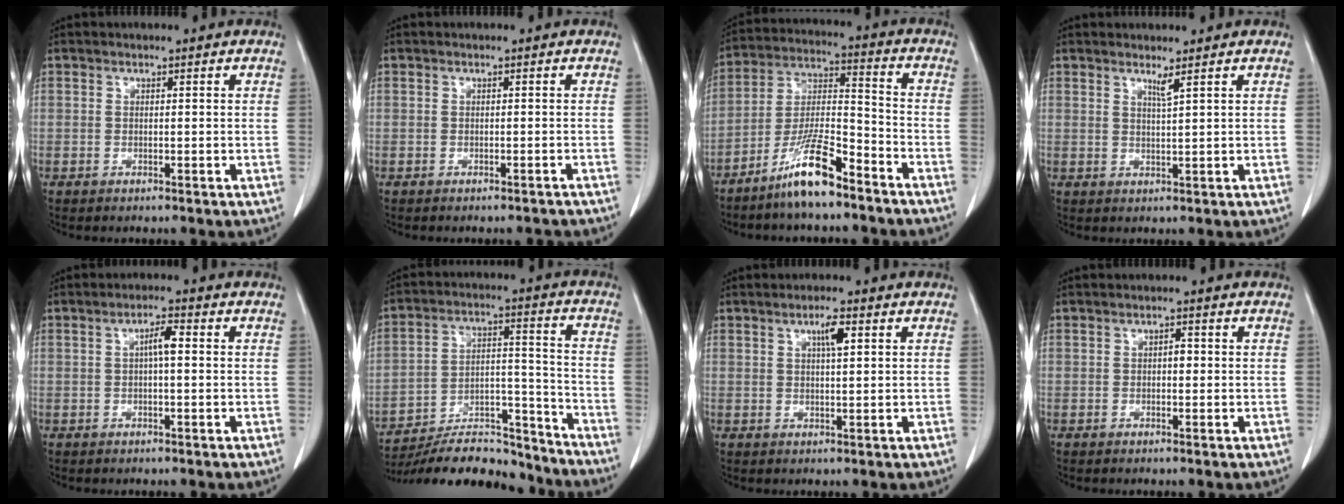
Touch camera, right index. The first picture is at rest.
{"total": 1.9, "force": [-1.8, 0.3, 0.6], "torque": [-0.012, -0.001, -0.020]}
{"total": 11.4, "force": [-8.3, 1.7, 7.6], "torque": [-0.155, -0.006, -0.156]}
{"total": 1.7, "force": [1.2, -0.5, 1.1], "torque": [-0.022, -0.013, 0.025]}
{"total": 3.0, "force": [0.3, 0.5, 2.9], "torque": [-0.052, 0.009, 0.004]}
{"total": 18.1, "force": [-17.0, 3.9, 4.9], "torque": [-0.093, 0.033, -0.266]}
{"total": 3.2, "force": [1.3, 0.4, 2.9], "torque": [-0.048, 0.001, 0.021]}
{"total": 1.2, "force": [0.0, 0.6, 1.0], "torque": [-0.013, 0.004, 0.000]}